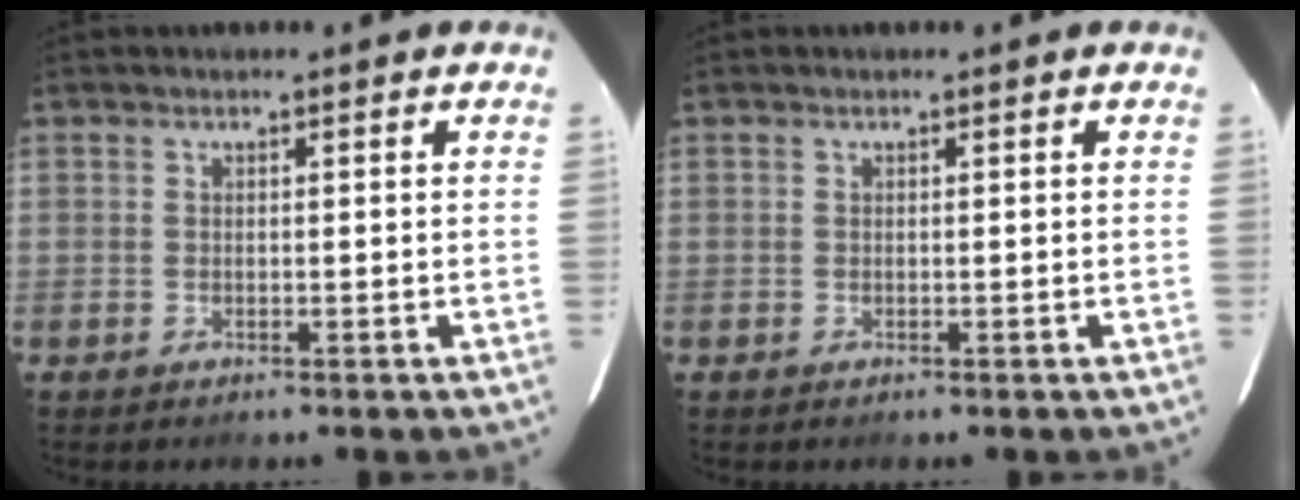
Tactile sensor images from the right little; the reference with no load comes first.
{"total": 0.0}